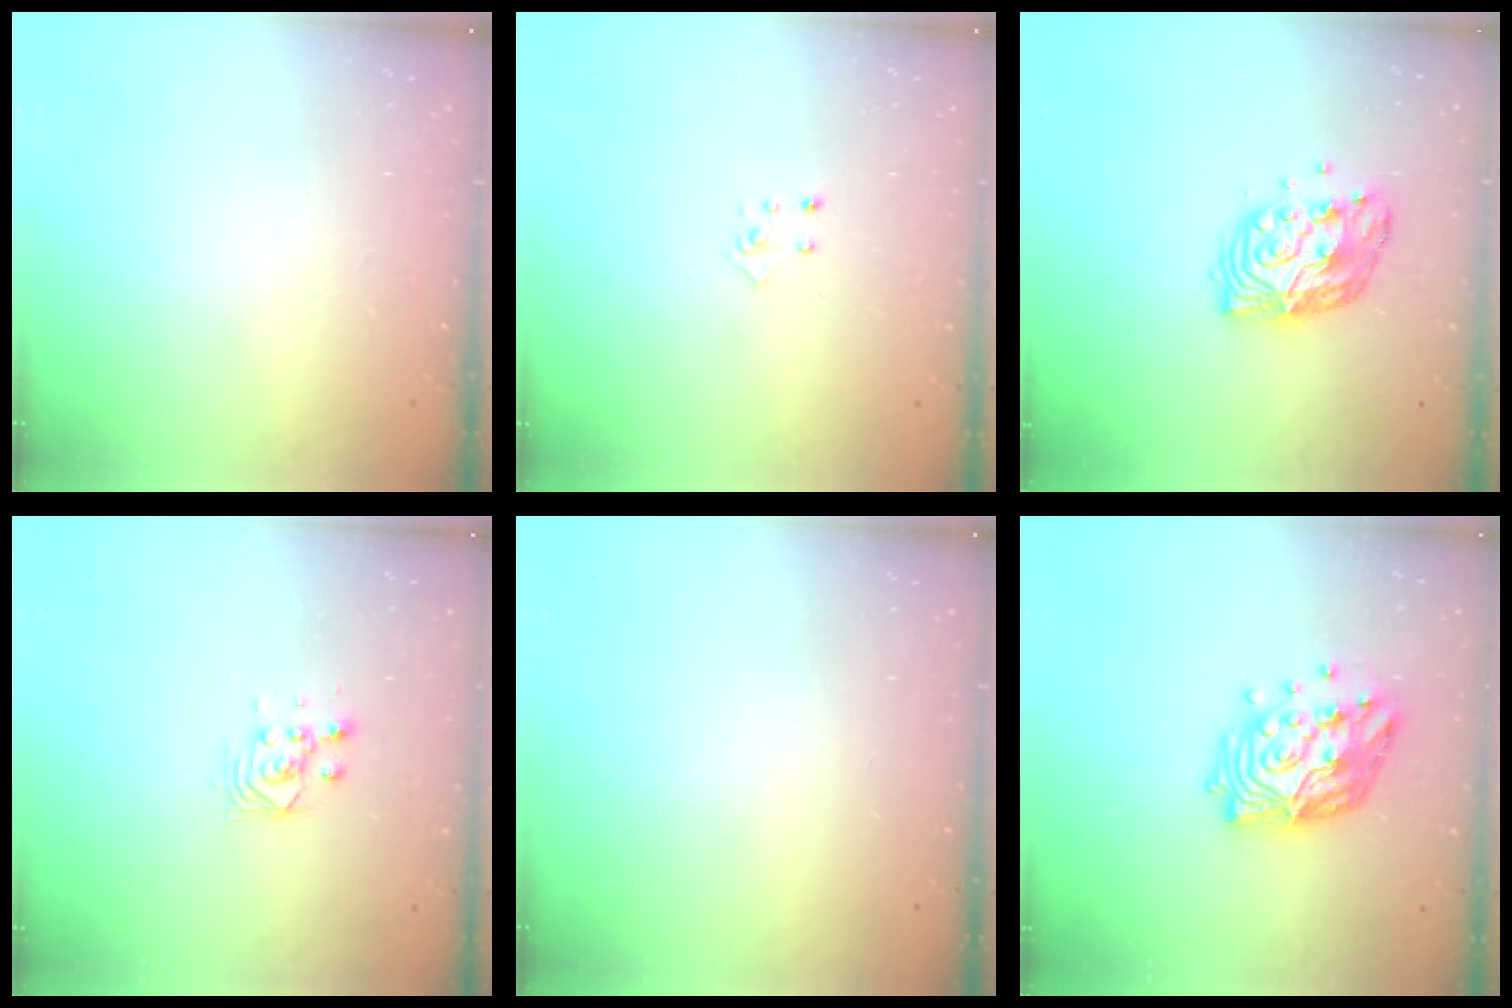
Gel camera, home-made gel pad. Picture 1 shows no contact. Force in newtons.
{"total": 3.9, "press": 3.9, "slide": 0.3}
{"total": 11.1, "press": 11.1, "slide": 1.1}
{"total": 2.8, "press": 2.8, "slide": 0.2}
{"total": 0.0}
{"total": 16.5, "press": 16.4, "slide": 1.7}